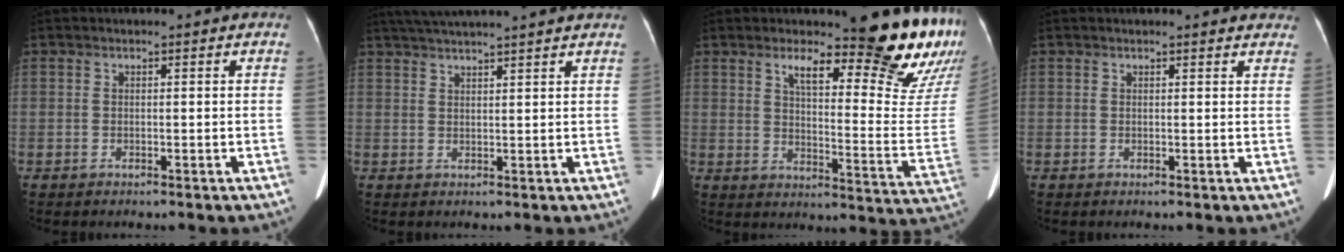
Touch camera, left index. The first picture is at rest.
{"total": 11.8, "force": [10.5, -0.6, 5.4], "torque": [-0.093, 0.036, 0.145]}
{"total": 21.4, "force": [17.0, 2.2, 12.9], "torque": [-0.163, -0.088, 0.207]}
{"total": 7.6, "force": [7.1, 1.4, 2.4], "torque": [-0.016, 0.005, 0.062]}